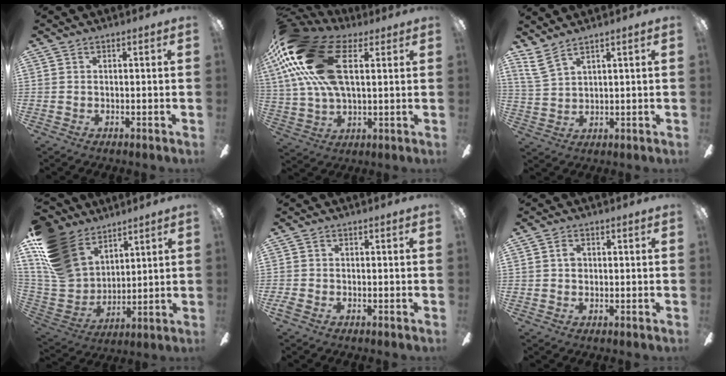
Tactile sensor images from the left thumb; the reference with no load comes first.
{"total": 25.5, "force": [9.0, 13.5, 19.7], "torque": [-0.417, -0.001, 0.156]}
{"total": 6.0, "force": [4.7, 1.8, 3.2], "torque": [-0.080, -0.017, 0.089]}
{"total": 19.8, "force": [11.8, 13.0, 9.3], "torque": [-0.223, -0.050, 0.231]}
{"total": 1.4, "force": [-0.5, 1.0, 0.8], "torque": [-0.020, 0.001, -0.012]}
{"total": 2.1, "force": [0.5, 1.6, 1.2], "torque": [-0.017, 0.003, 0.007]}